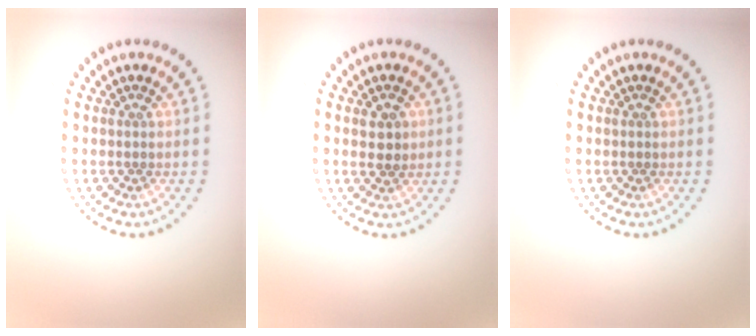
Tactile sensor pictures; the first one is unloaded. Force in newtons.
{"total": 1.9, "press": 1.8, "slide": 0.4}
{"total": 0.0}